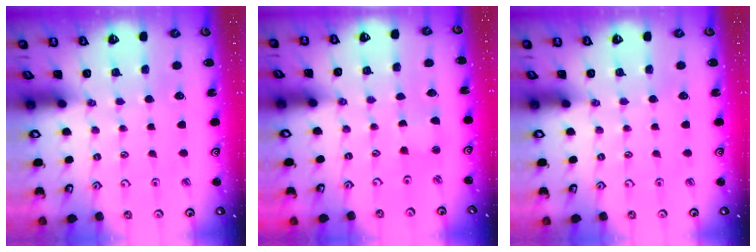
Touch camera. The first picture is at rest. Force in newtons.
{"total": 1.1, "press": 1.1, "slide": 0.2}
{"total": 0.0}